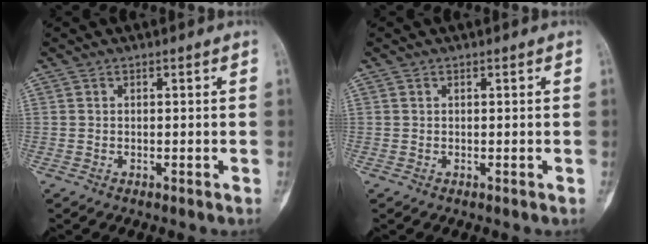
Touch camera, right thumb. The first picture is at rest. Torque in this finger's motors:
{"motor_torque": [0.18, 0.08, 0.04, 0.15, 0.01]}